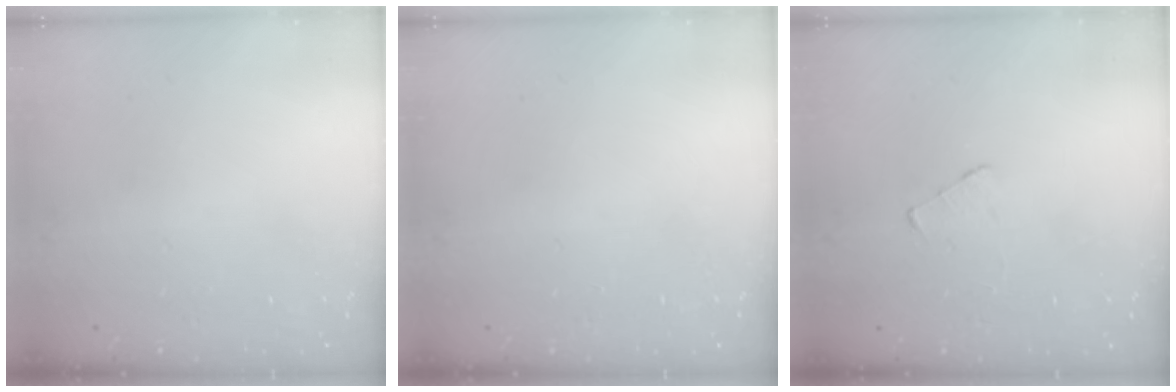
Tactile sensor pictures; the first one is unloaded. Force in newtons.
{"total": 0.0}
{"total": 2.7, "press": 2.7, "slide": 0.3}